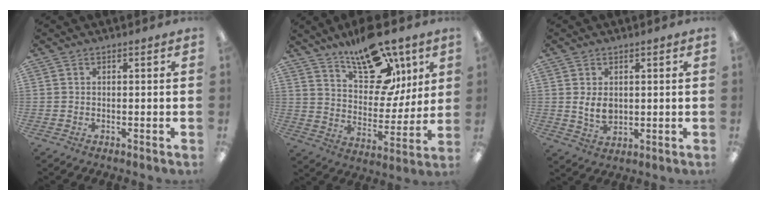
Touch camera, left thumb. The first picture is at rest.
{"total": 20.7, "force": [13.9, 10.3, 11.4], "torque": [-0.168, -0.083, 0.237]}
{"total": 5.1, "force": [0.7, 3.7, 3.5], "torque": [-0.074, -0.002, 0.011]}